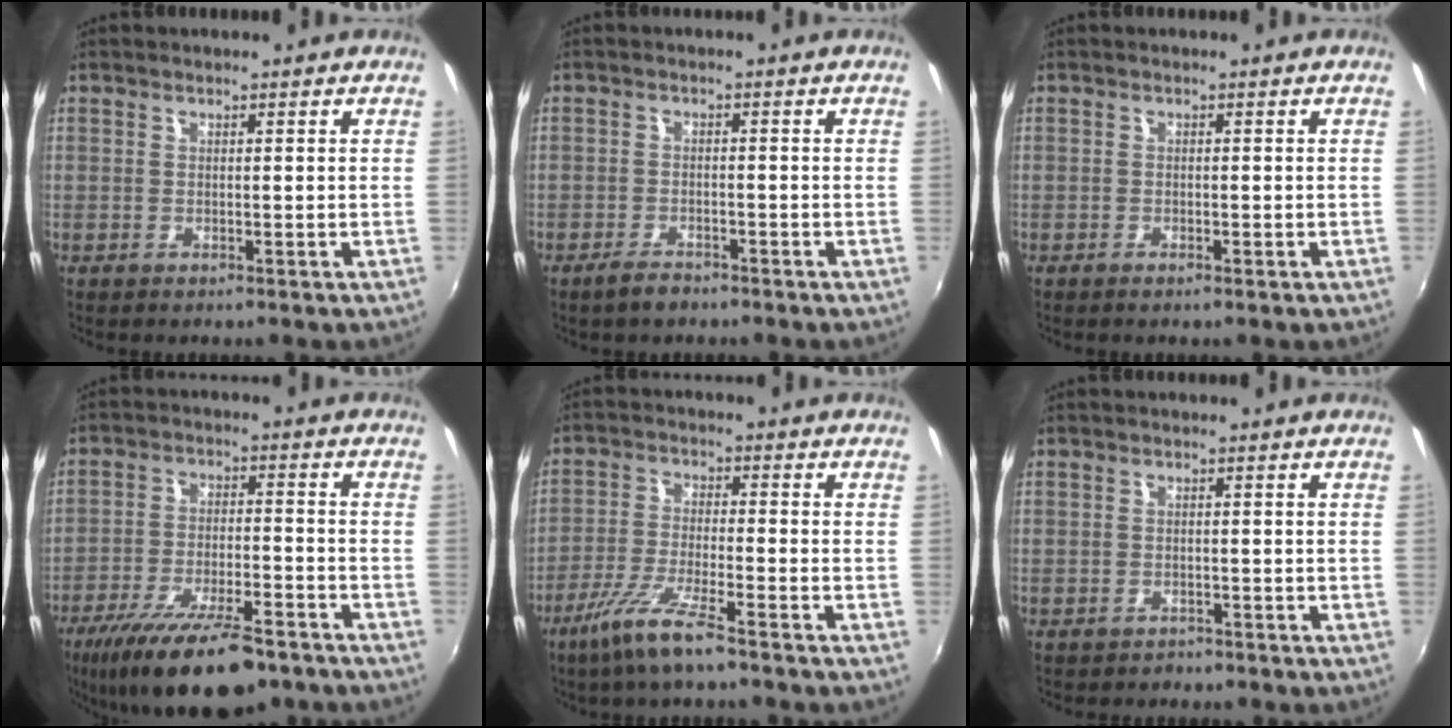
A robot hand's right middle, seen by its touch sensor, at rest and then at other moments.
{"total": 3.2, "force": [-2.6, 1.1, 1.5], "torque": [-0.042, -0.002, -0.049]}
{"total": 1.1, "force": [-0.8, 0.2, 0.7], "torque": [-0.011, -0.001, -0.014]}
{"total": 17.1, "force": [-12.4, 5.0, 10.6], "torque": [-0.208, -0.034, -0.201]}
{"total": 8.7, "force": [-6.0, 0.4, 6.2], "torque": [-0.137, -0.012, -0.116]}
{"total": 1.4, "force": [-1.1, 0.8, 0.1], "torque": [-0.006, 0.001, -0.017]}